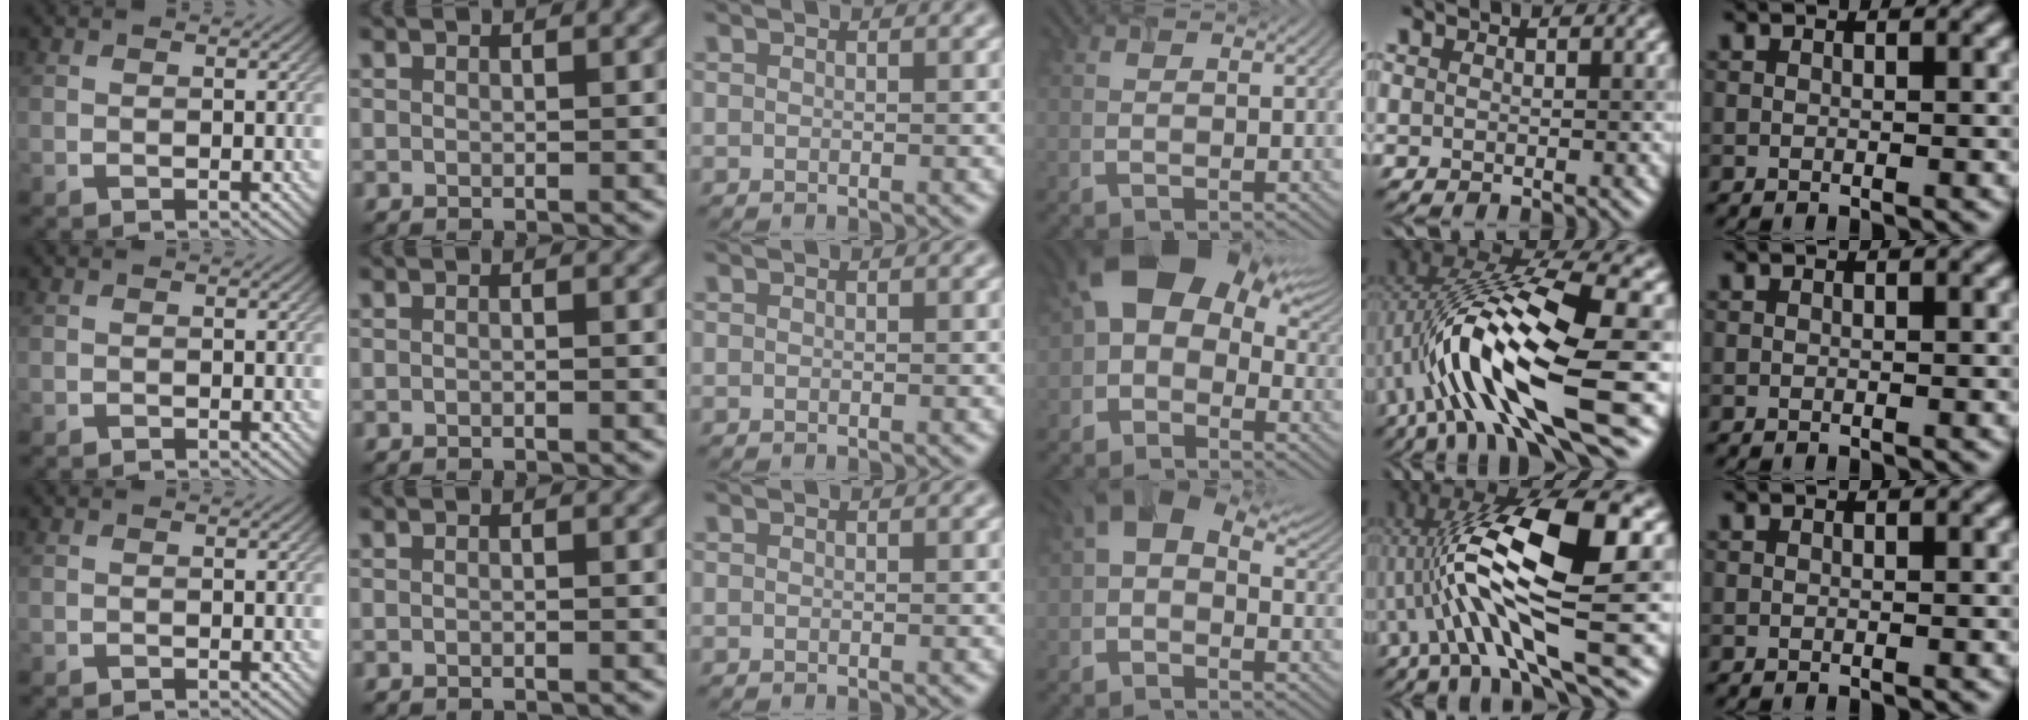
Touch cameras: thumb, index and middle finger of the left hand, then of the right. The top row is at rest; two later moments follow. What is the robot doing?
{"motion": "open", "object": "airpods case & airpods"}